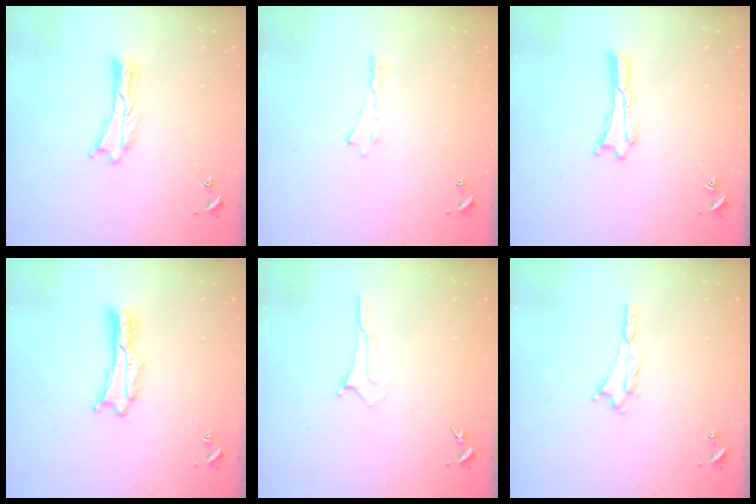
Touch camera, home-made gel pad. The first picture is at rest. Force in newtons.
{"total": 0.0}
{"total": 0.0}
{"total": 1.4, "press": 1.4, "slide": 0.0}
{"total": 0.0}
{"total": 1.2, "press": 1.2, "slide": 0.2}